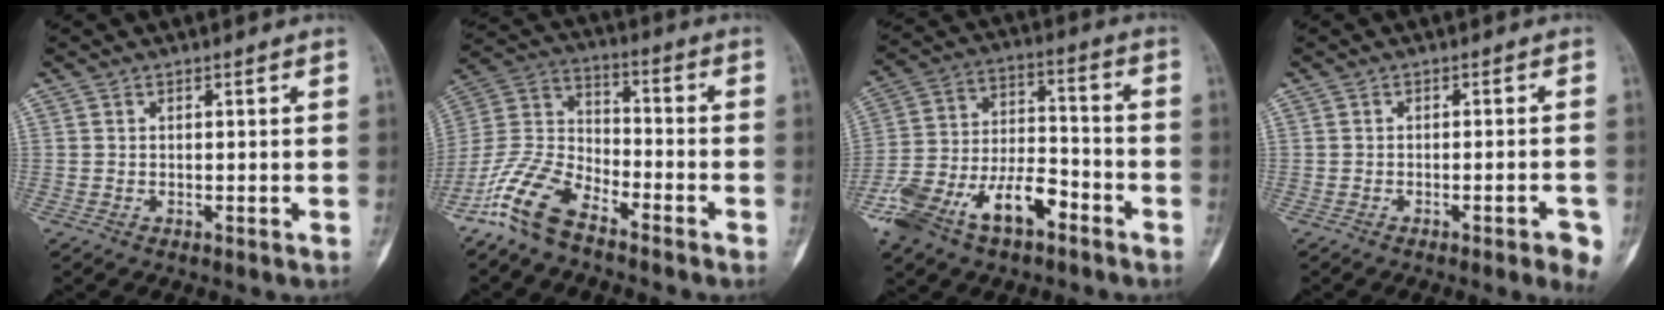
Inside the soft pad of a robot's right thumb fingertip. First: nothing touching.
{"total": 12.7, "force": [-9.1, 5.4, 7.0], "torque": [-0.149, 0.053, -0.188]}
{"total": 17.3, "force": [-9.5, 8.4, 11.8], "torque": [-0.218, 0.060, -0.174]}
{"total": 4.7, "force": [-2.4, 0.9, 4.0], "torque": [-0.050, 0.007, -0.026]}